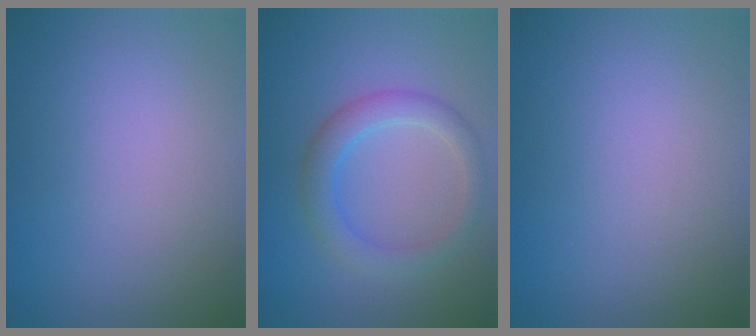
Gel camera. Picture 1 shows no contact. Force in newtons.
{"total": 3.2, "press": 3.2, "slide": 0.1}
{"total": 0.0}